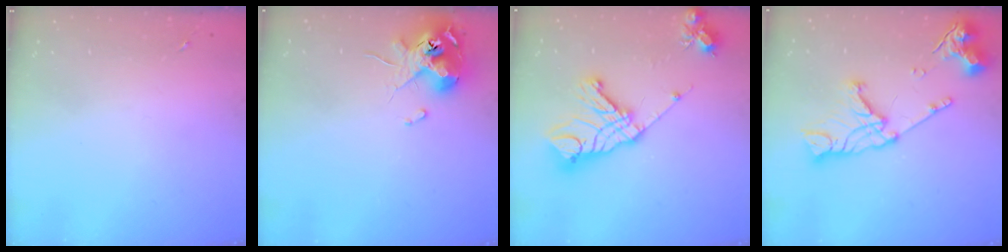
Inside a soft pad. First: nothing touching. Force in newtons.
{"total": 11.9, "press": 11.8, "slide": 1.2}
{"total": 19.8, "press": 19.6, "slide": 2.6}
{"total": 17.1, "press": 17.0, "slide": 1.9}